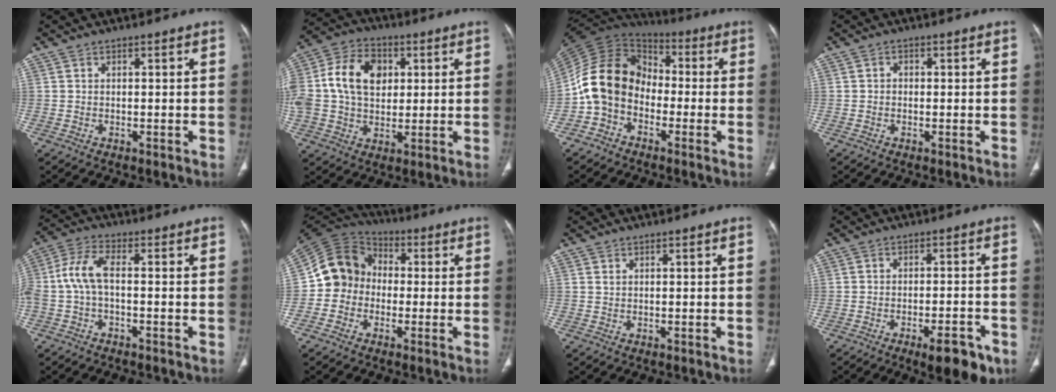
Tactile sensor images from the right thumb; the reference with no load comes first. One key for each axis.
{"total": 17.1, "fx": 2.9, "fy": 12.5, "fz": 11.2, "tx": -0.219, "ty": 0.015, "tz": 0.050}
{"total": 13.7, "fx": -3.2, "fy": 10.6, "fz": 8.0, "tx": -0.140, "ty": 0.057, "tz": -0.076}
{"total": 1.0, "fx": -0.1, "fy": 0.9, "fz": 0.4, "tx": 0.004, "ty": 0.005, "tz": -0.006}
{"total": 7.0, "fx": -0.7, "fy": 2.8, "fz": 6.4, "tx": -0.152, "ty": 0.025, "tz": -0.023}
{"total": 10.8, "fx": -1.3, "fy": 9.6, "fz": 4.6, "tx": -0.070, "ty": 0.033, "tz": -0.040}
{"total": 0.0}
{"total": 8.4, "fx": -4.8, "fy": 2.6, "fz": 6.4, "tx": -0.076, "ty": 0.014, "tz": -0.063}